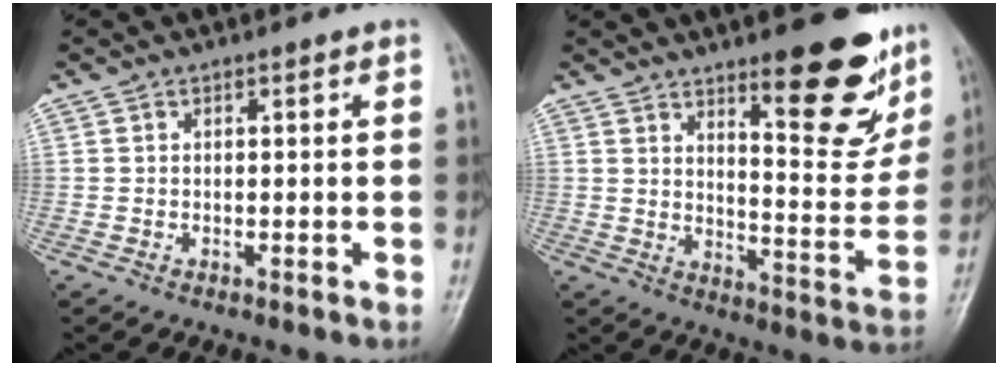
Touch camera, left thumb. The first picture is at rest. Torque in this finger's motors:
{"motor_torque": [2.01, 0.97, 1.08, -1.43, 0.04]}